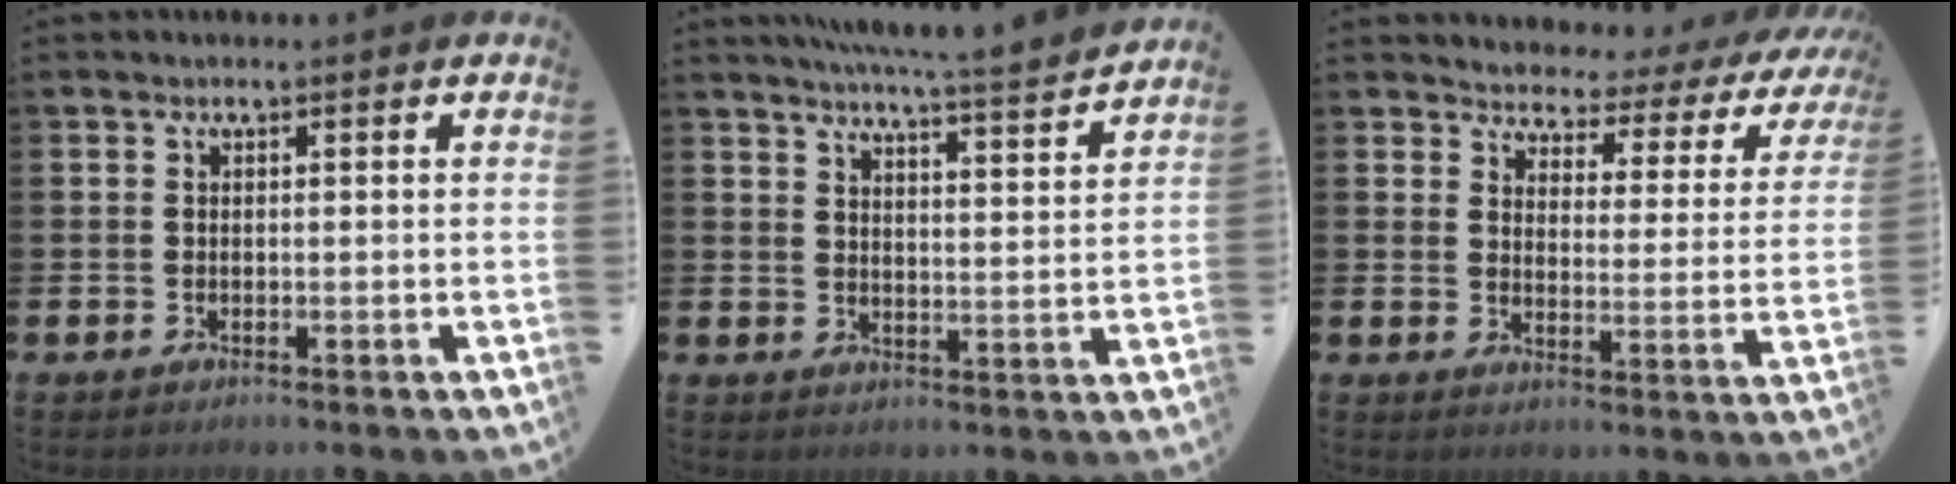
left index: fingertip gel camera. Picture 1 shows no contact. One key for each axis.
{"total": 6.6, "fx": 6.3, "fy": -0.7, "fz": 1.8, "tx": -0.051, "ty": -0.038, "tz": 0.112}
{"total": 3.0, "fx": 2.6, "fy": 1.4, "fz": 0.4, "tx": -0.020, "ty": -0.034, "tz": 0.033}